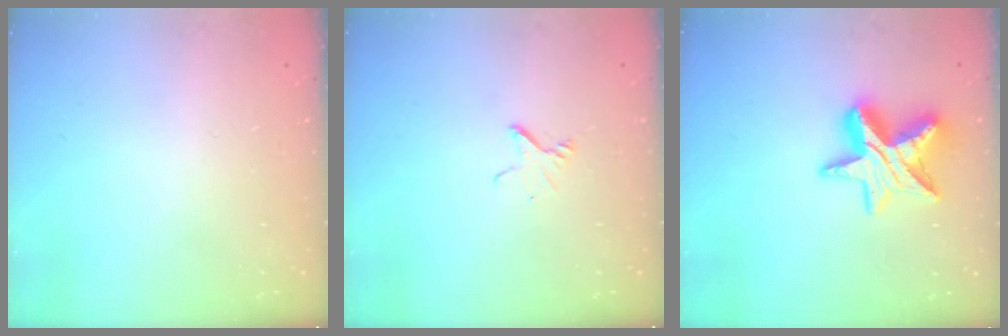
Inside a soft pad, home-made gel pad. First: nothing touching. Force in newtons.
{"total": 2.5, "press": 2.5, "slide": 0.1}
{"total": 14.6, "press": 14.6, "slide": 1.3}